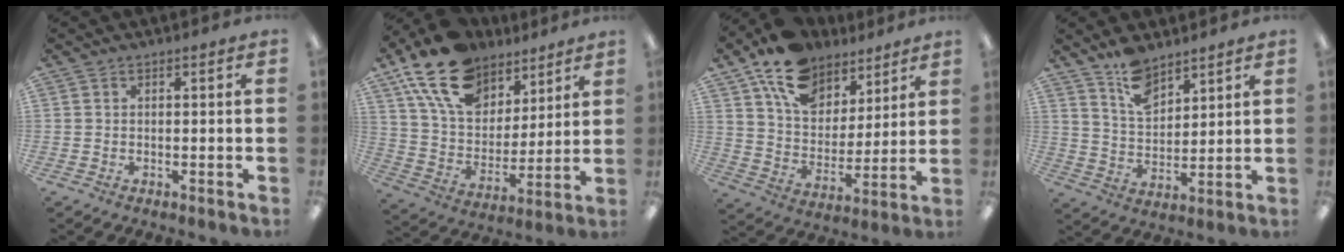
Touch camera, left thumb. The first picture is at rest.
{"total": 19.8, "force": [13.2, 11.6, 9.0], "torque": [-0.175, -0.061, 0.245]}
{"total": 16.7, "force": [11.8, 9.7, 6.6], "torque": [-0.129, -0.059, 0.221]}
{"total": 9.8, "force": [7.5, 4.8, 4.1], "torque": [-0.073, -0.038, 0.135]}